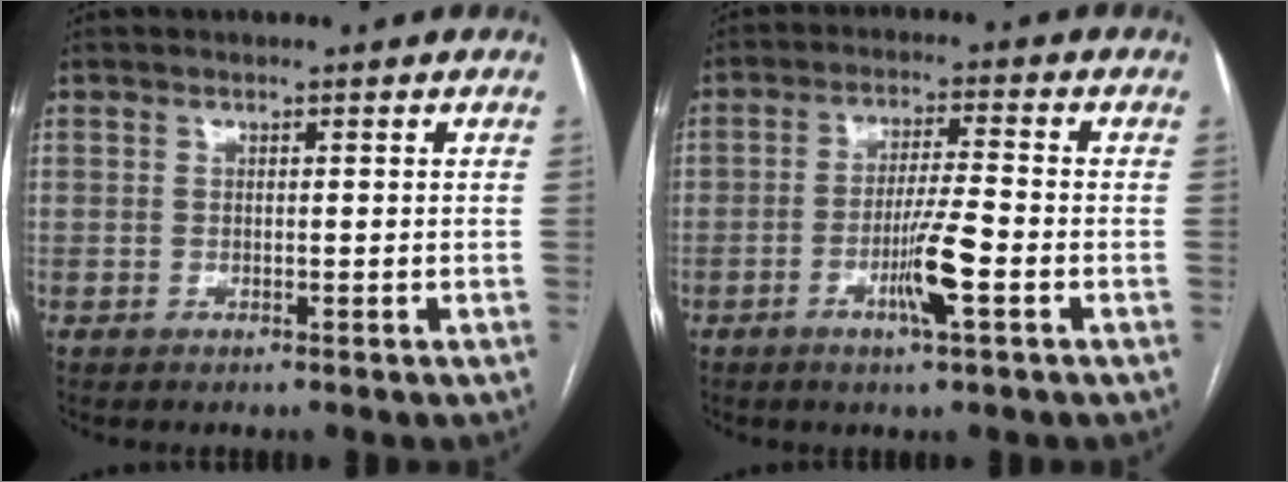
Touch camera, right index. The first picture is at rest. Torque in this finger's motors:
{"motor_torque": [-0.13, -0.11, 0.05, 0.03]}